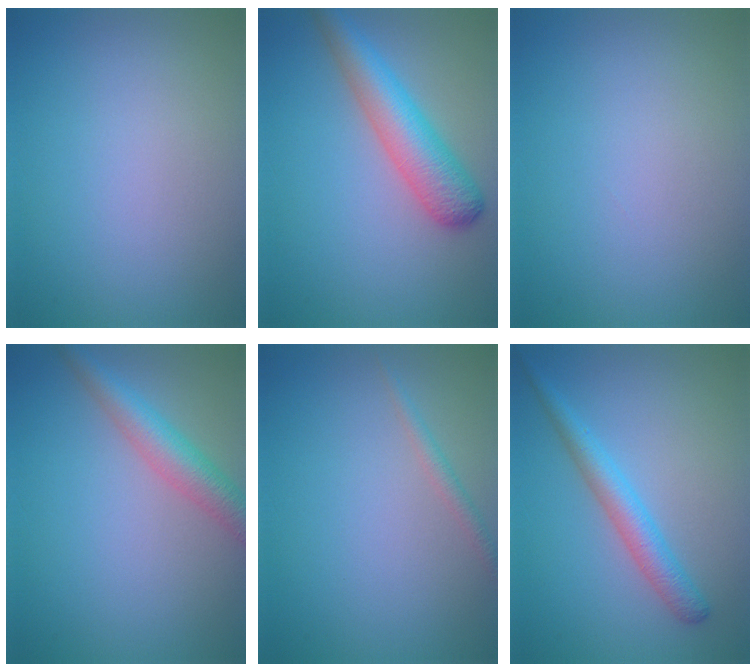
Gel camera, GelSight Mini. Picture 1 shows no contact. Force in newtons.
{"total": 5.0, "press": 5.0, "slide": 0.2}
{"total": 0.0}
{"total": 4.0, "press": 4.0, "slide": 0.1}
{"total": 1.1, "press": 1.1, "slide": 0.0}
{"total": 3.3, "press": 3.3, "slide": 0.1}